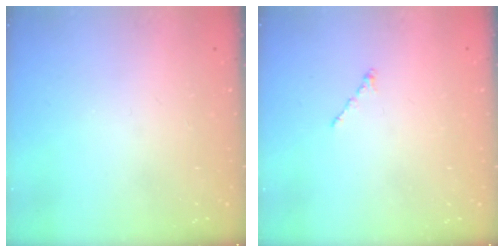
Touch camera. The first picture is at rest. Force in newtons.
{"total": 0.0}